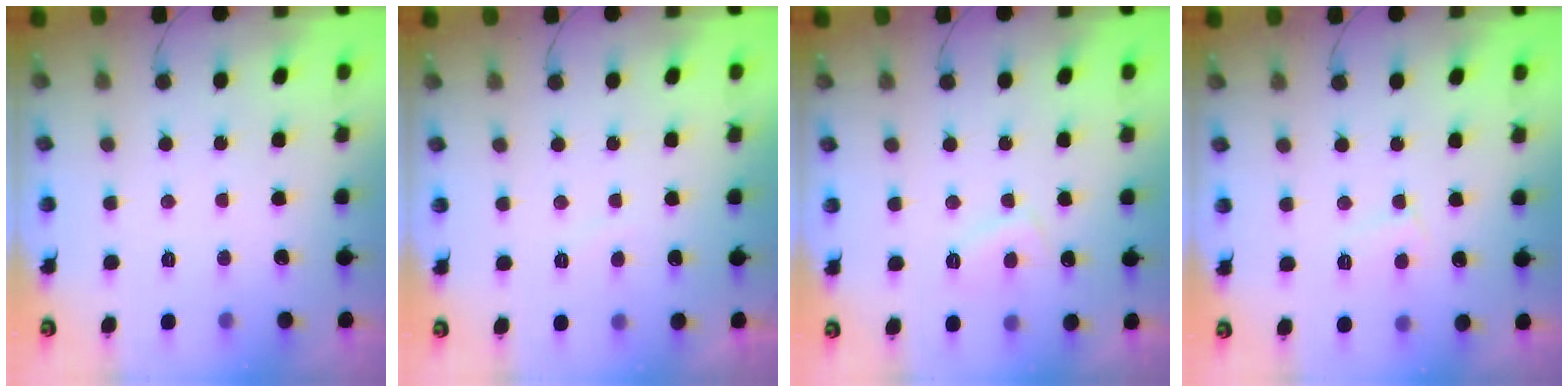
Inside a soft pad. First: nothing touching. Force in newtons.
{"total": 0.5, "press": 0.2, "slide": 0.5}
{"total": 4.2, "press": 4.2, "slide": 0.6}
{"total": 4.8, "press": 4.8, "slide": 0.3}